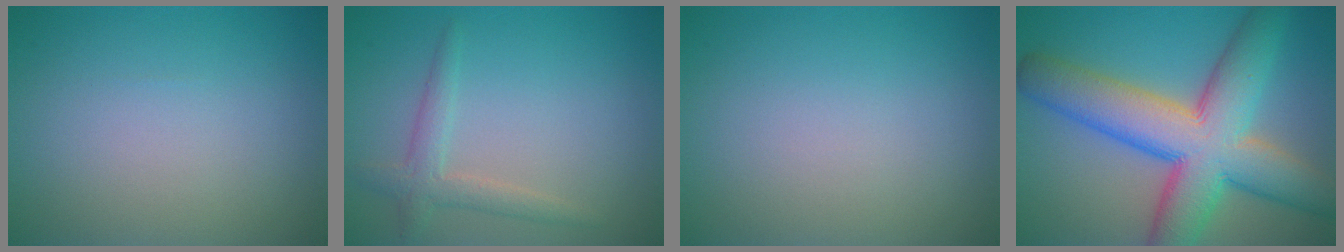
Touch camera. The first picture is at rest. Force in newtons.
{"total": 2.3, "press": 2.3, "slide": 0.1}
{"total": 0.0}
{"total": 11.8, "press": 11.8, "slide": 0.6}